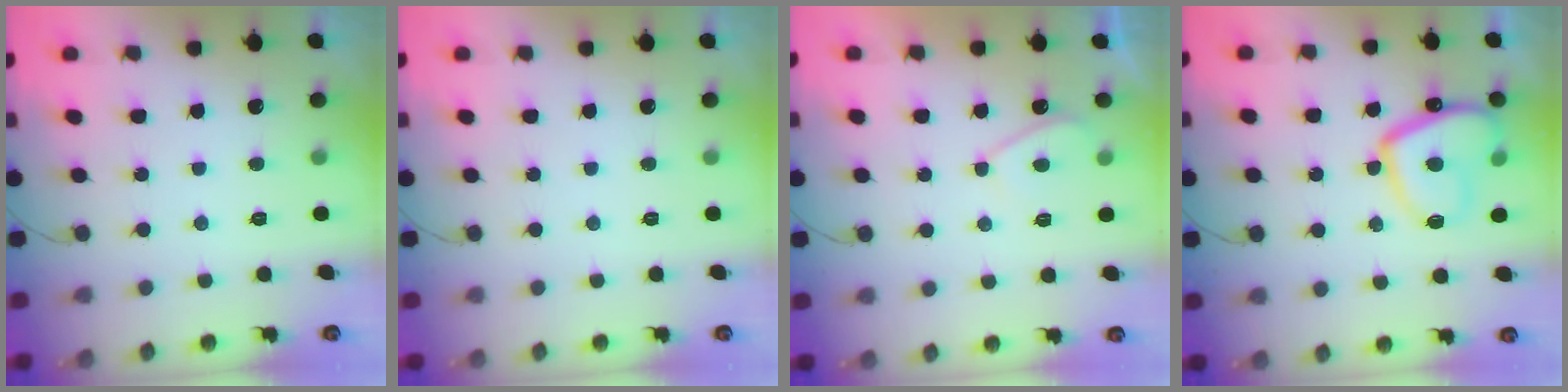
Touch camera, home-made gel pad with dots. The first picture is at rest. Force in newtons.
{"total": 0.0}
{"total": 2.8, "press": 2.7, "slide": 0.5}
{"total": 14.4, "press": 14.3, "slide": 1.6}